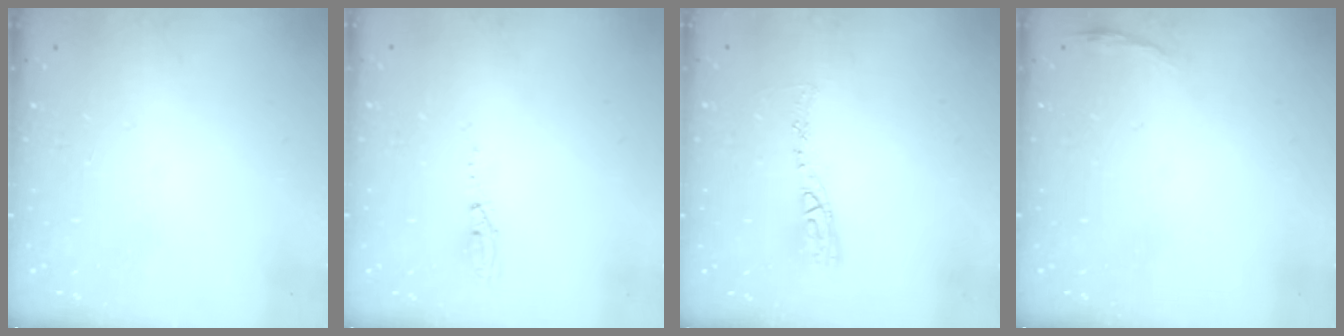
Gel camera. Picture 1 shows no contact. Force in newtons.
{"total": 3.5, "press": 2.9, "slide": 2.0}
{"total": 8.9, "press": 8.9, "slide": 0.8}
{"total": 2.8, "press": 2.8, "slide": 0.6}